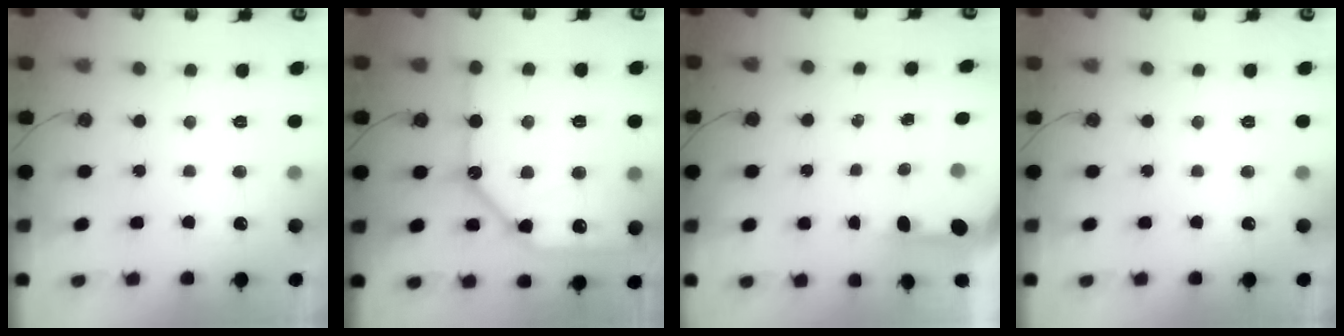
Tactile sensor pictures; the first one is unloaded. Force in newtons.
{"total": 19.5, "press": 19.4, "slide": 2.2}
{"total": 3.3, "press": 3.3, "slide": 0.2}
{"total": 0.0}